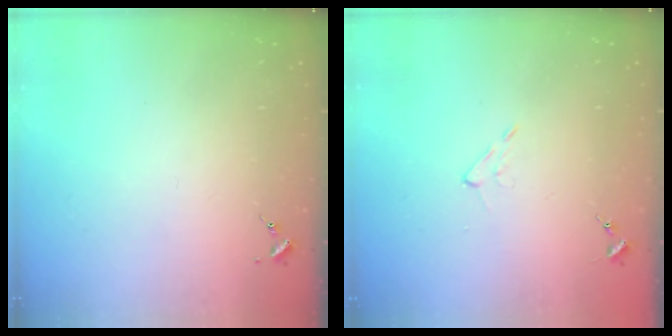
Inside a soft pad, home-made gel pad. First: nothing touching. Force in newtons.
{"total": 4.3, "press": 4.3, "slide": 0.7}